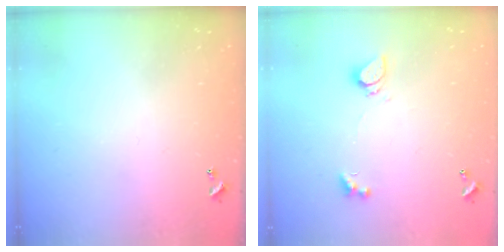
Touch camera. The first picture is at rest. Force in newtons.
{"total": 1.0, "press": 0.9, "slide": 0.4}